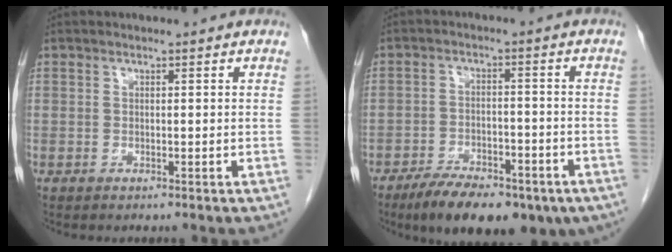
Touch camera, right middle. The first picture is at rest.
{"total": 13.7, "force": [-9.5, 5.4, 8.2], "torque": [-0.116, -0.003, -0.141]}